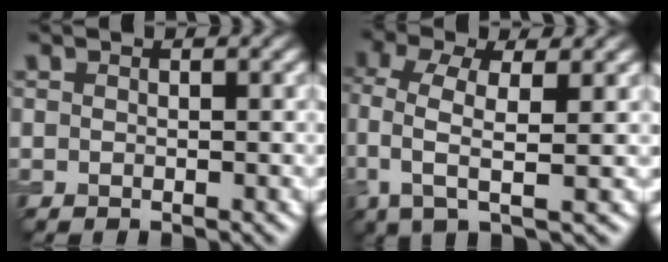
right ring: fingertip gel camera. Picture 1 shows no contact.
{"total": 4.9, "force": [0.3, 1.7, 4.6], "torque": [-0.101, -0.001, 0.002]}